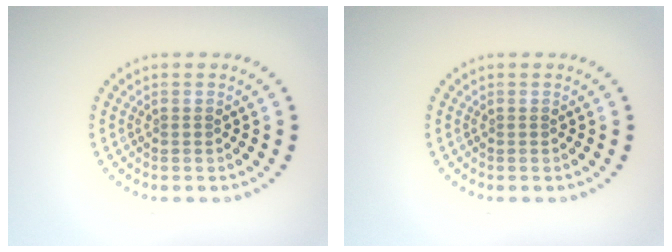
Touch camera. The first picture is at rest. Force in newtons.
{"total": 0.0}